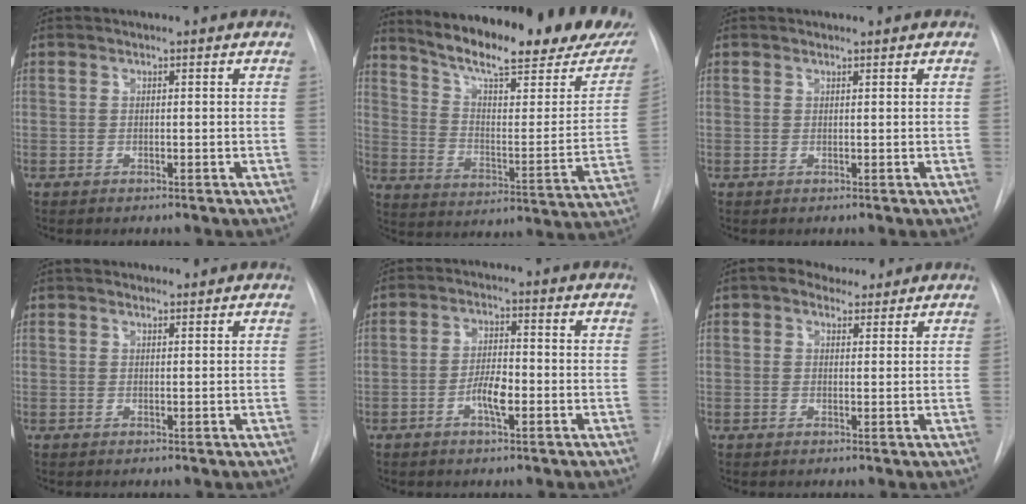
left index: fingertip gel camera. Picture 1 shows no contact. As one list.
[{"total": 26.9, "force": [22.0, 4.4, 14.9], "torque": [-0.225, -0.053, 0.295]}, {"total": 0.0}, {"total": 1.7, "force": [1.5, 0.7, 0.6], "torque": [-0.011, 0.014, 0.023]}, {"total": 4.5, "force": [-1.7, 1.2, 4.0], "torque": [-0.077, 0.004, -0.031]}, {"total": 4.0, "force": [3.0, 2.3, 1.5], "torque": [-0.025, 0.020, 0.047]}]